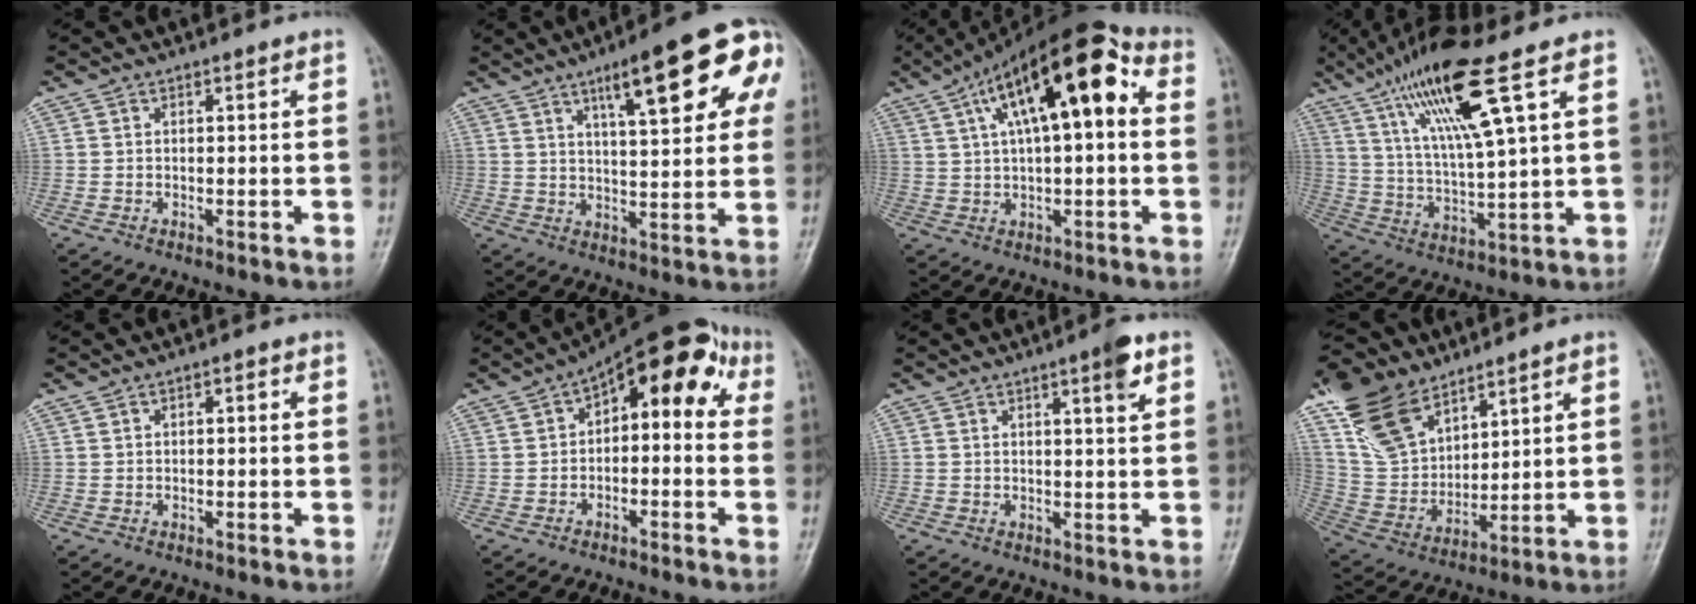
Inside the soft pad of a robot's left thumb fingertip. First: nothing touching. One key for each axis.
{"total": 18.9, "fx": 8.6, "fy": 5.2, "fz": 16.0, "tx": -0.184, "ty": -0.011, "tz": 0.112}
{"total": 17.8, "fx": 5.0, "fy": 6.8, "fz": 15.7, "tx": -0.235, "ty": 0.032, "tz": 0.069}
{"total": 16.2, "fx": 8.3, "fy": 2.4, "fz": 13.8, "tx": -0.269, "ty": -0.024, "tz": 0.158}
{"total": 0.9, "fx": 0.2, "fy": 0.6, "fz": 0.7, "tx": -0.006, "ty": 0.002, "tz": 0.003}
{"total": 11.3, "fx": 2.2, "fy": 6.0, "fz": 9.3, "tx": -0.087, "ty": 0.049, "tz": 0.019}
{"total": 3.7, "fx": 2.1, "fy": 0.4, "fz": 3.1, "tx": -0.042, "ty": -0.012, "tz": 0.029}
{"total": 16.0, "fx": 10.1, "fy": 9.1, "fz": 8.5, "tx": -0.145, "ty": -0.031, "tz": 0.207}